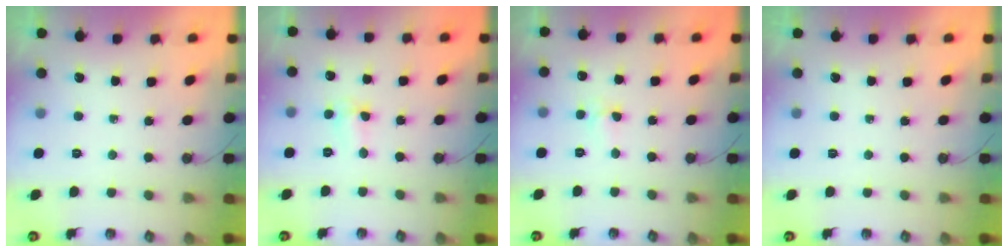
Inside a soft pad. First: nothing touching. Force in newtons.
{"total": 1.7, "press": 1.6, "slide": 0.6}
{"total": 3.6, "press": 3.6, "slide": 0.4}
{"total": 0.0}